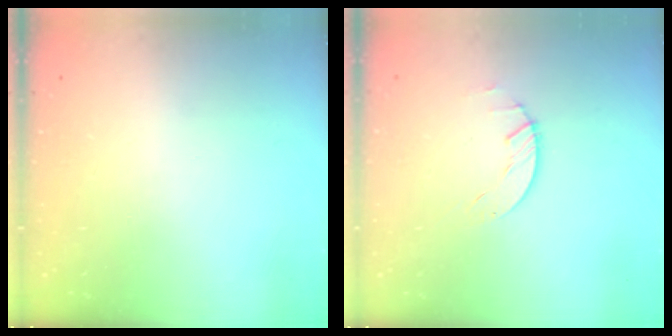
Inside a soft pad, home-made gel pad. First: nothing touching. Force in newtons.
{"total": 1.5, "press": 1.4, "slide": 0.1}